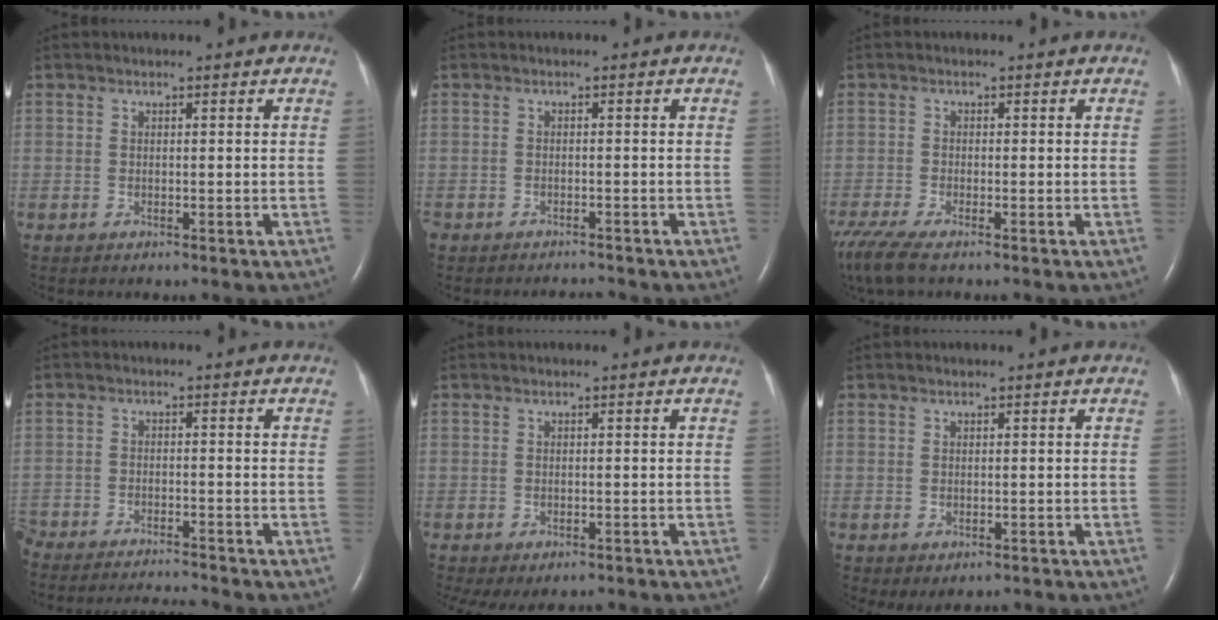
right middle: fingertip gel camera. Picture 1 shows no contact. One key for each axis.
{"total": 2.2, "fx": -2.2, "fy": 0.3, "fz": -0.1, "tx": 0.001, "ty": -0.009, "tz": -0.034}
{"total": 6.6, "fx": -5.1, "fy": 0.9, "fz": 4.1, "tx": -0.089, "ty": -0.020, "tz": -0.098}
{"total": 9.8, "fx": -9.5, "fy": 0.1, "fz": 2.3, "tx": -0.040, "ty": -0.005, "tz": -0.151}
{"total": 4.3, "fx": -3.2, "fy": 2.1, "fz": 2.0, "tx": -0.023, "ty": -0.004, "tz": -0.042}
{"total": 1.6, "fx": -0.8, "fy": 0.9, "fz": 1.1, "tx": -0.015, "ty": -0.004, "tz": -0.003}